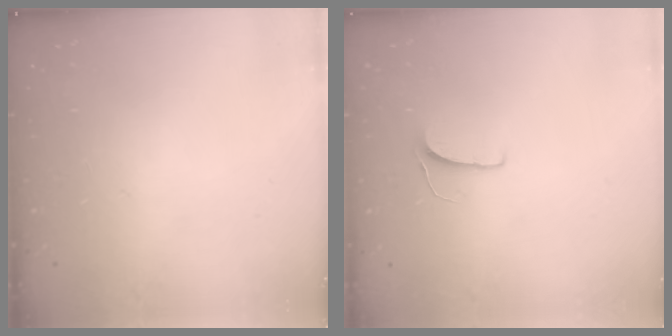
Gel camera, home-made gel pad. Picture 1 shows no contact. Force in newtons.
{"total": 5.4, "press": 5.4, "slide": 0.4}